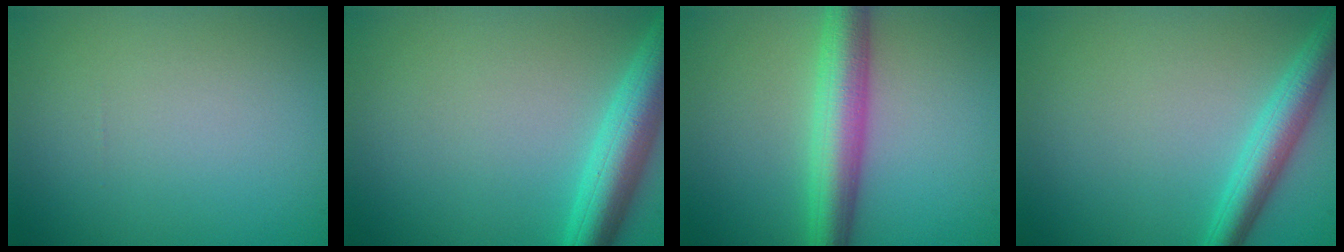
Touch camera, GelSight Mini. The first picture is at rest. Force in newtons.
{"total": 5.4, "press": 5.4, "slide": 0.1}
{"total": 5.5, "press": 5.5, "slide": 0.1}
{"total": 3.8, "press": 3.8, "slide": 0.1}